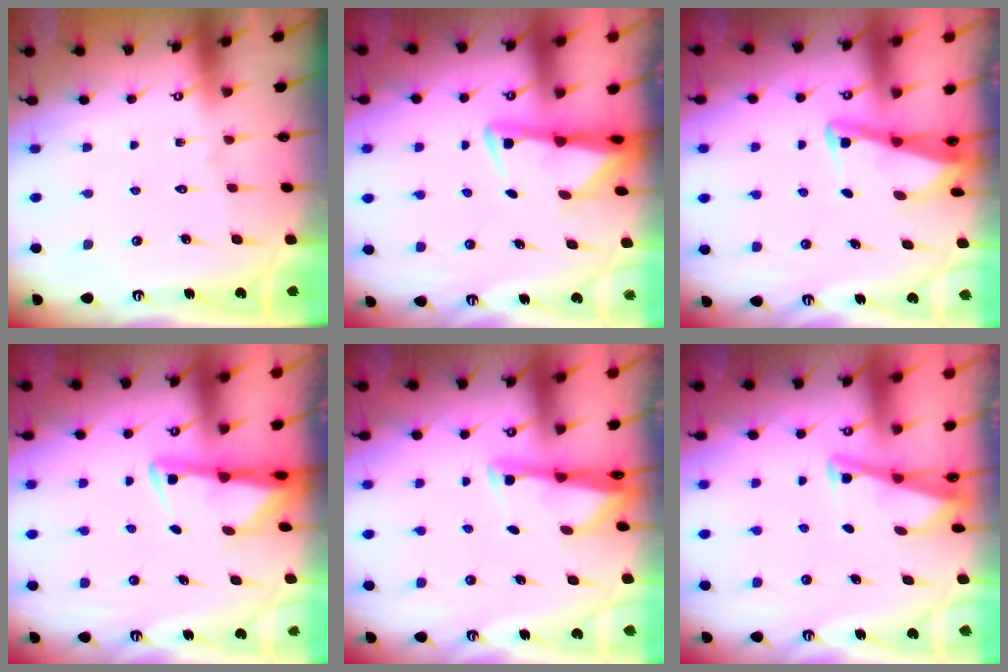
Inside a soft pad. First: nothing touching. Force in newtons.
{"total": 2.9, "press": 2.9, "slide": 0.4}
{"total": 2.9, "press": 2.9, "slide": 0.3}
{"total": 2.9, "press": 2.8, "slide": 0.6}
{"total": 2.5, "press": 2.5, "slide": 0.5}
{"total": 3.0, "press": 2.9, "slide": 0.3}